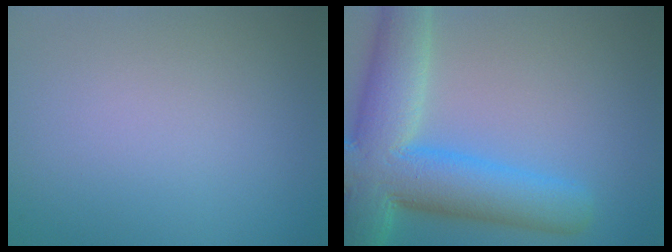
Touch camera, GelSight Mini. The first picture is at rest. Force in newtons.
{"total": 10.8, "press": 10.7, "slide": 0.8}